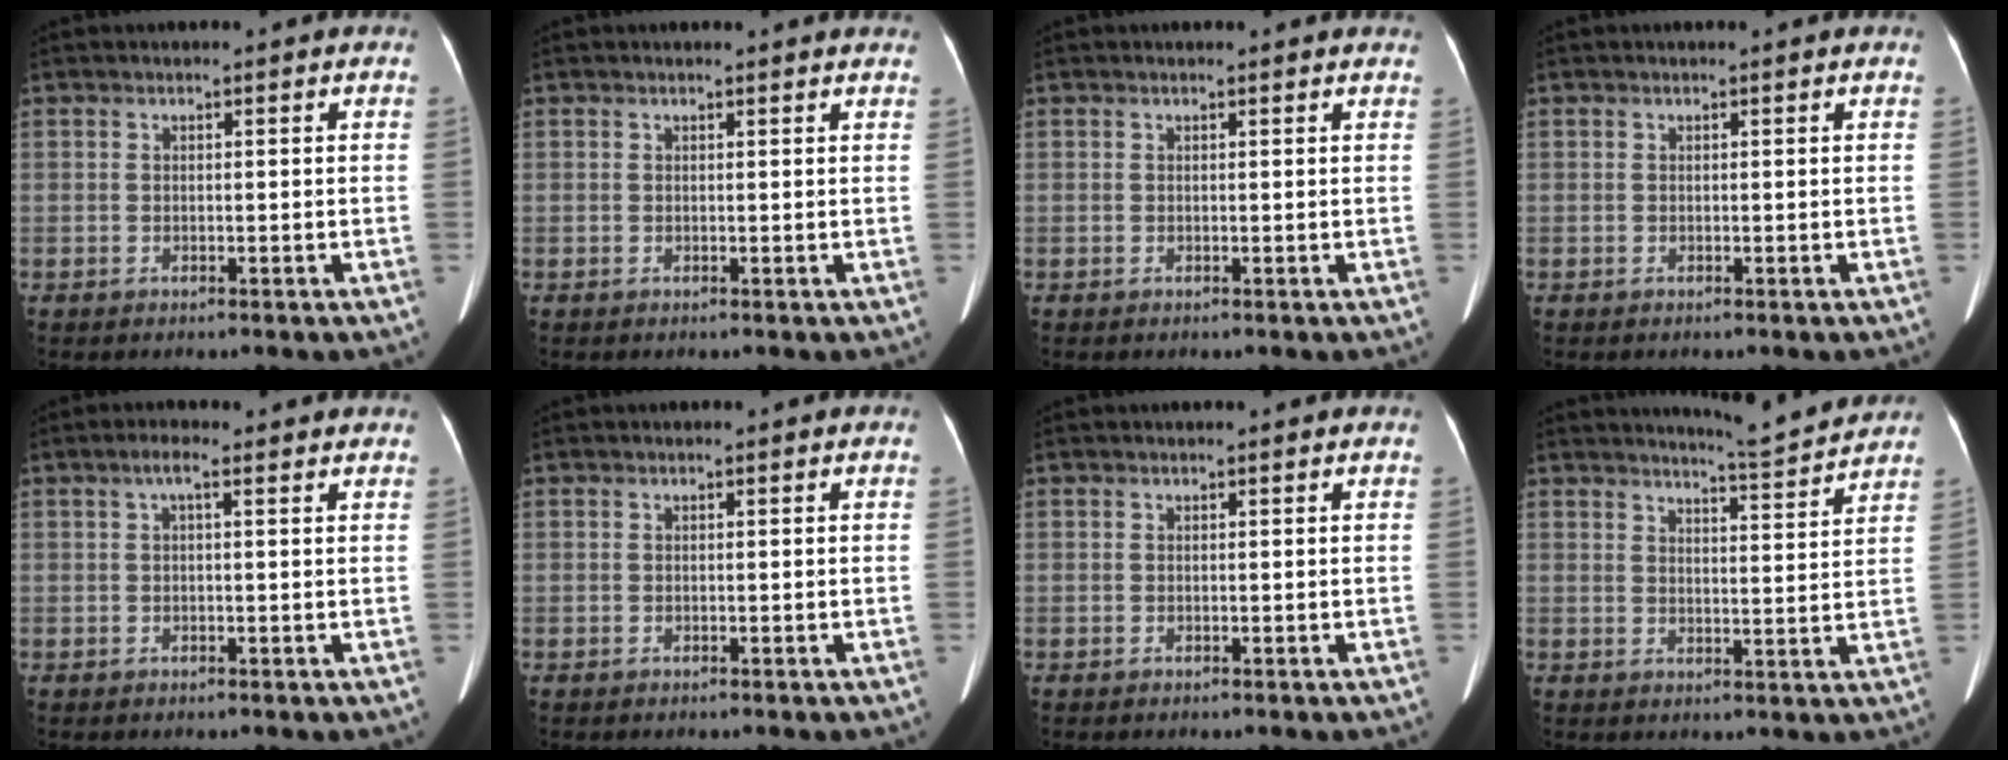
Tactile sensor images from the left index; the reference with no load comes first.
{"total": 3.6, "force": [3.5, 0.3, 0.7], "torque": [-0.014, 0.006, 0.024]}
{"total": 2.6, "force": [2.5, 0.6, 0.5], "torque": [-0.015, 0.009, 0.014]}
{"total": 0.0}
{"total": 2.8, "force": [1.7, 0.5, 2.1], "torque": [-0.038, 0.025, 0.024]}
{"total": 0.0}
{"total": 0.0}
{"total": 7.2, "force": [7.0, -1.1, 1.1], "torque": [-0.035, -0.014, 0.095]}